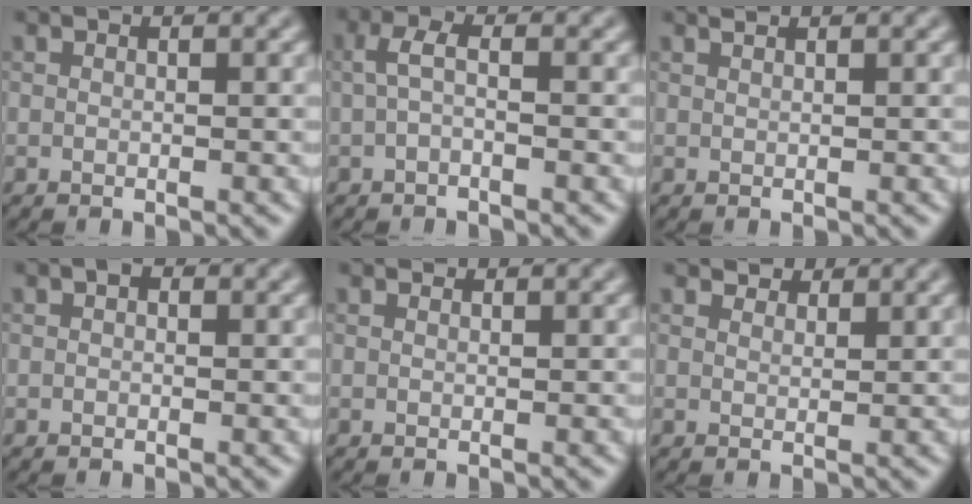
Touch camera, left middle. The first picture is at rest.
{"total": 1.6, "force": [-0.2, 0.5, 1.6], "torque": [-0.037, 0.005, -0.009]}
{"total": 0.7, "force": [0.7, 0.0, 0.2], "torque": [-0.004, -0.001, 0.007]}
{"total": 0.6, "force": [0.1, 0.5, 0.4], "torque": [-0.002, -0.001, -0.001]}
{"total": 0.6, "force": [0.6, 0.2, 0.1], "torque": [-0.003, -0.002, 0.007]}
{"total": 2.4, "force": [2.1, 0.9, 0.5], "torque": [-0.013, -0.006, 0.036]}